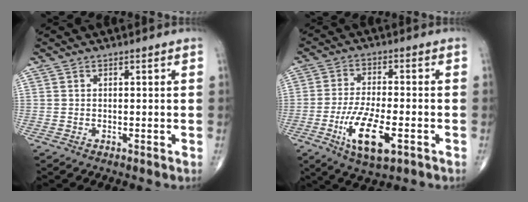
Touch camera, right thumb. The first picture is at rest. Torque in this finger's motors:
{"motor_torque": [0.26, 1.42, 0.59, 0.28, 0.40]}